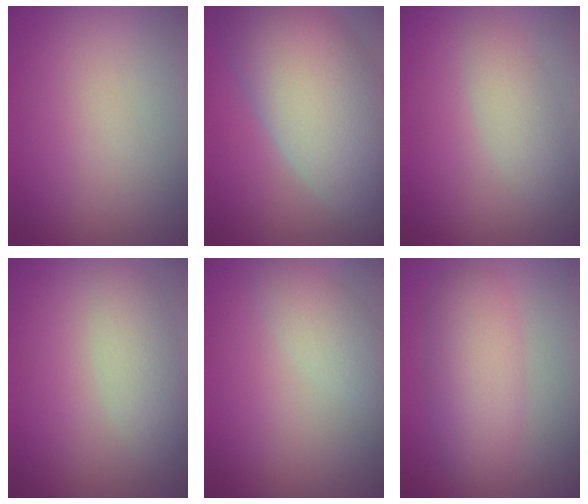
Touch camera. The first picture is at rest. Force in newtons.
{"total": 13.2, "press": 13.1, "slide": 1.2}
{"total": 2.4, "press": 2.4, "slide": 0.1}
{"total": 3.0, "press": 3.0, "slide": 0.1}
{"total": 2.4, "press": 2.4, "slide": 0.2}
{"total": 5.0, "press": 5.0, "slide": 0.3}